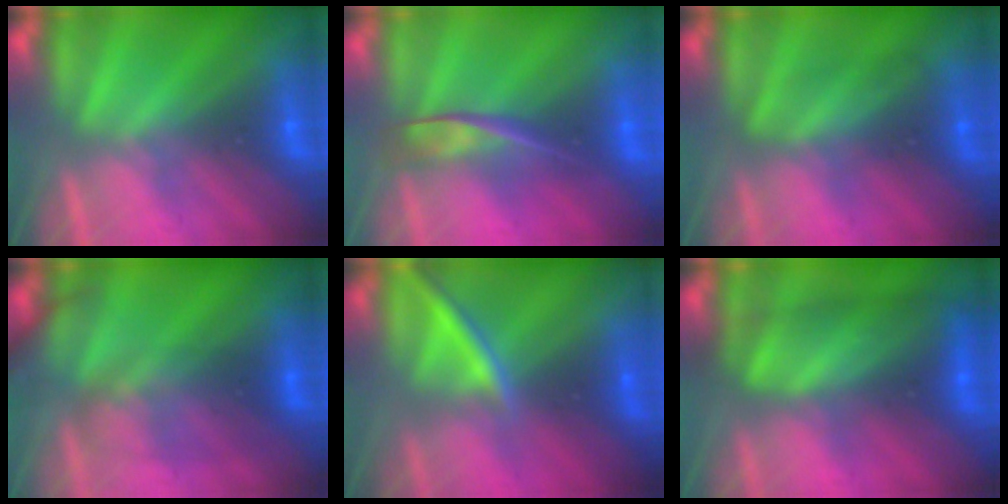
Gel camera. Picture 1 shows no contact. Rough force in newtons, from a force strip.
{"total": 2.4}
{"total": 2.4}
{"total": 2.9}
{"total": 2.3}
{"total": 8.8}